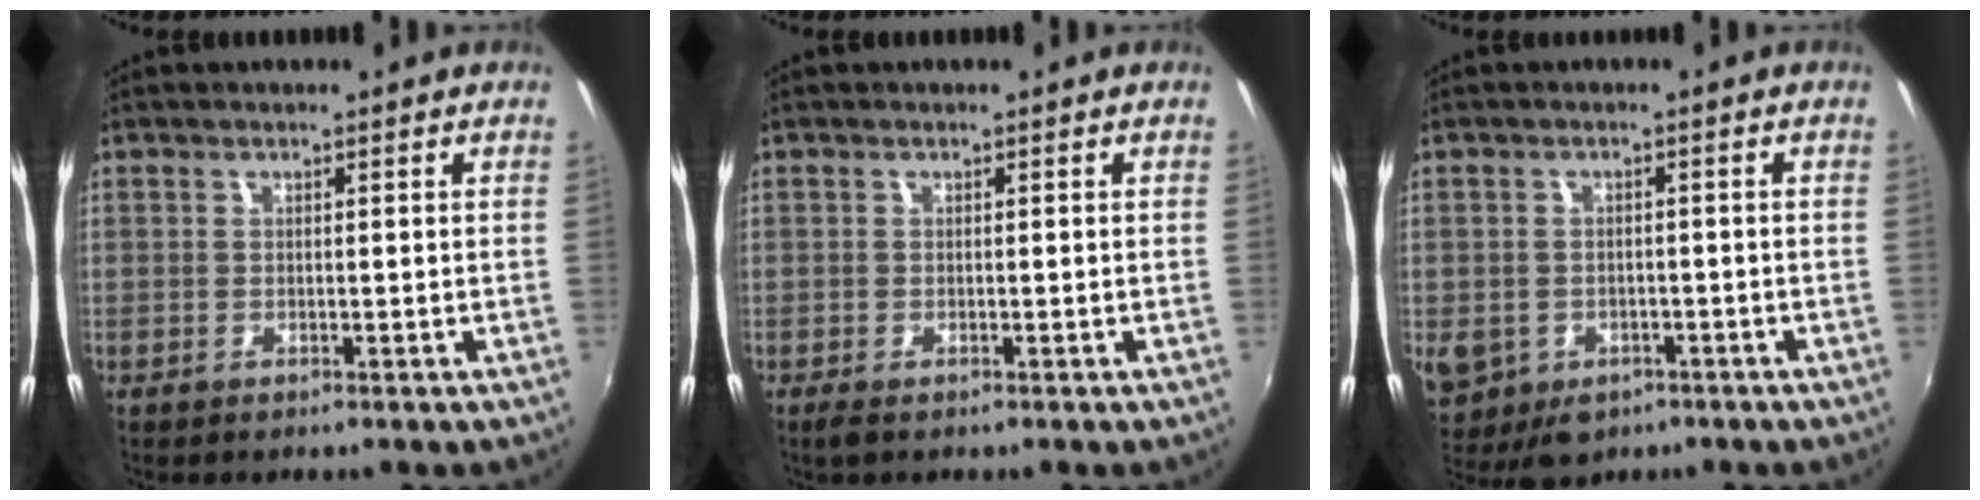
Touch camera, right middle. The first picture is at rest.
{"total": 1.4, "force": [-0.9, 0.5, 0.9], "torque": [-0.018, -0.007, -0.016]}
{"total": 8.9, "force": [-3.3, 7.2, 4.2], "torque": [-0.106, -0.025, -0.043]}